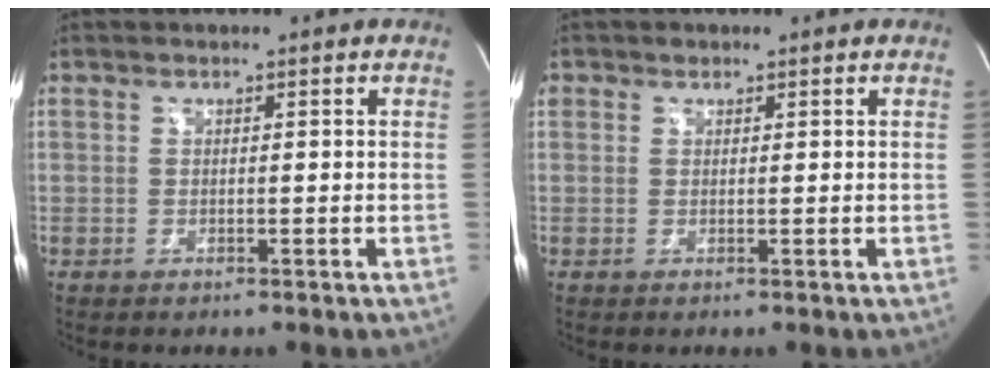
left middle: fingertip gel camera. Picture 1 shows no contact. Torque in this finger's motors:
{"motor_torque": [0.12, 0.04, -0.10, 0.01]}